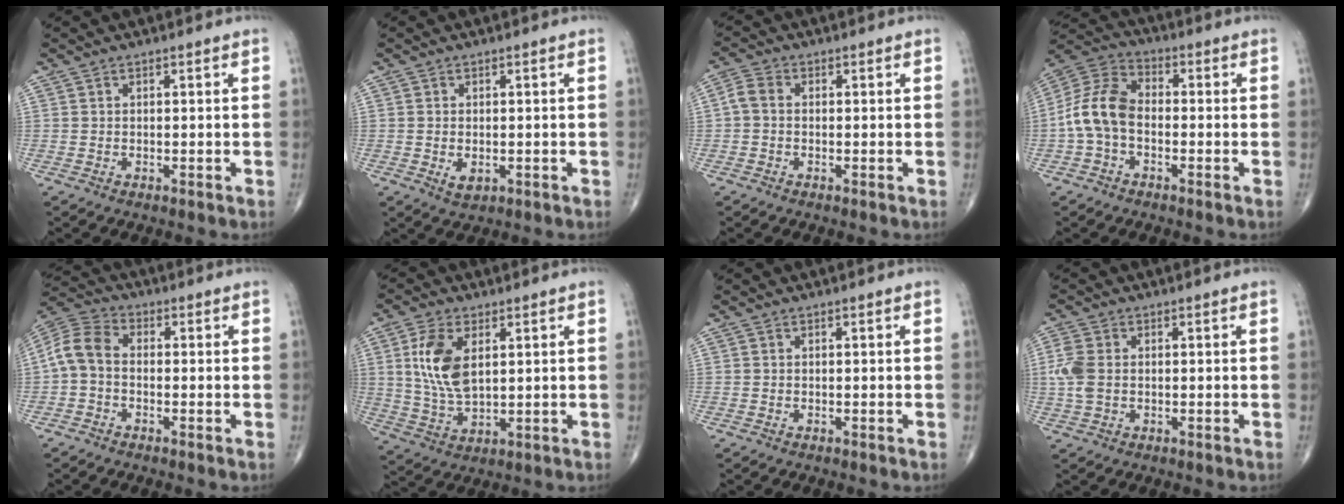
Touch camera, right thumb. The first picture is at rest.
{"total": 2.4, "force": [-0.4, 1.6, 1.8], "torque": [-0.026, -0.003, -0.002]}
{"total": 3.1, "force": [-0.2, 2.2, 2.2], "torque": [-0.045, 0.008, -0.013]}
{"total": 10.4, "force": [-1.8, 6.8, 7.7], "torque": [-0.152, 0.033, -0.049]}
{"total": 7.3, "force": [-0.9, 4.9, 5.4], "torque": [-0.104, 0.023, -0.035]}
{"total": 7.5, "force": [2.1, 3.8, 6.2], "torque": [-0.128, -0.009, 0.046]}
{"total": 0.0}
{"total": 5.2, "force": [0.0, 3.5, 3.8], "torque": [-0.109, 0.005, -0.001]}